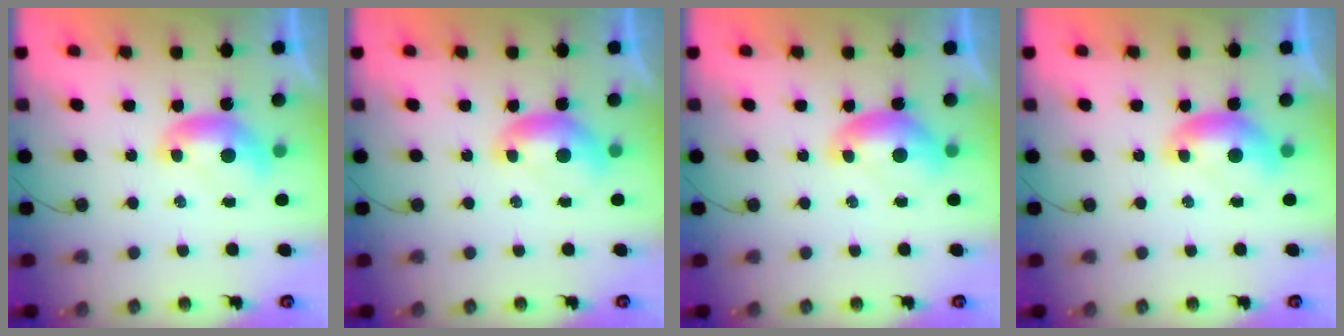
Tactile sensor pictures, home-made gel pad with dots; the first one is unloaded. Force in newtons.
{"total": 0.0}
{"total": 0.6, "press": 0.5, "slide": 0.3}
{"total": 0.6, "press": 0.6, "slide": 0.2}